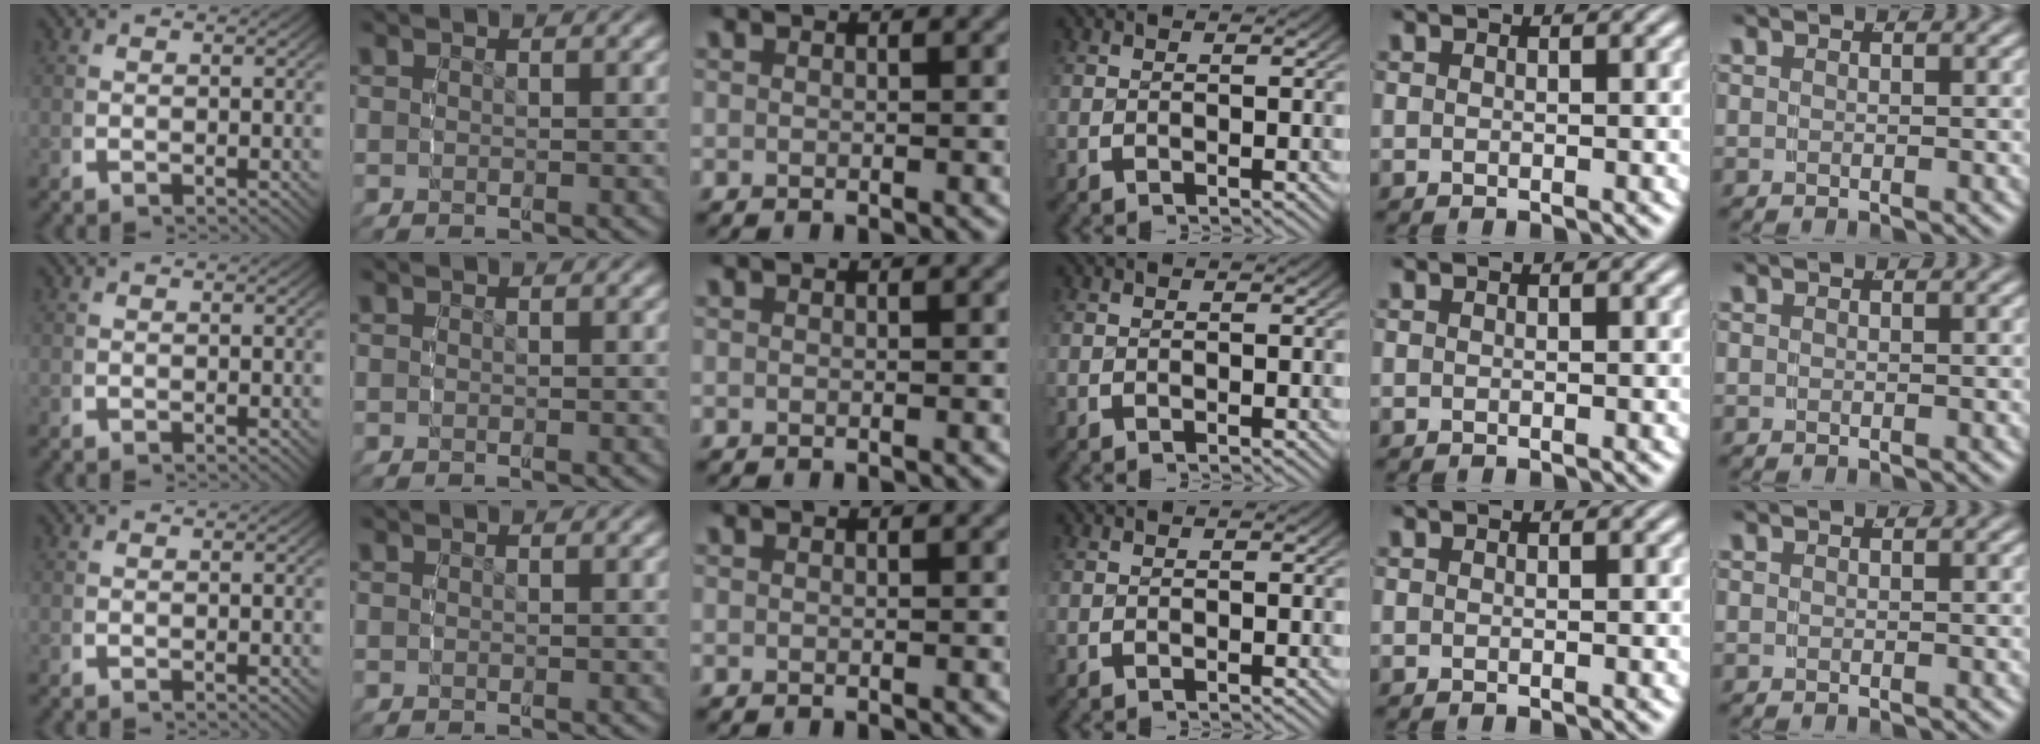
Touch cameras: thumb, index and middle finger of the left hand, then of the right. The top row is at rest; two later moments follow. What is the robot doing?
{"motion": "reach", "object": "shorts"}